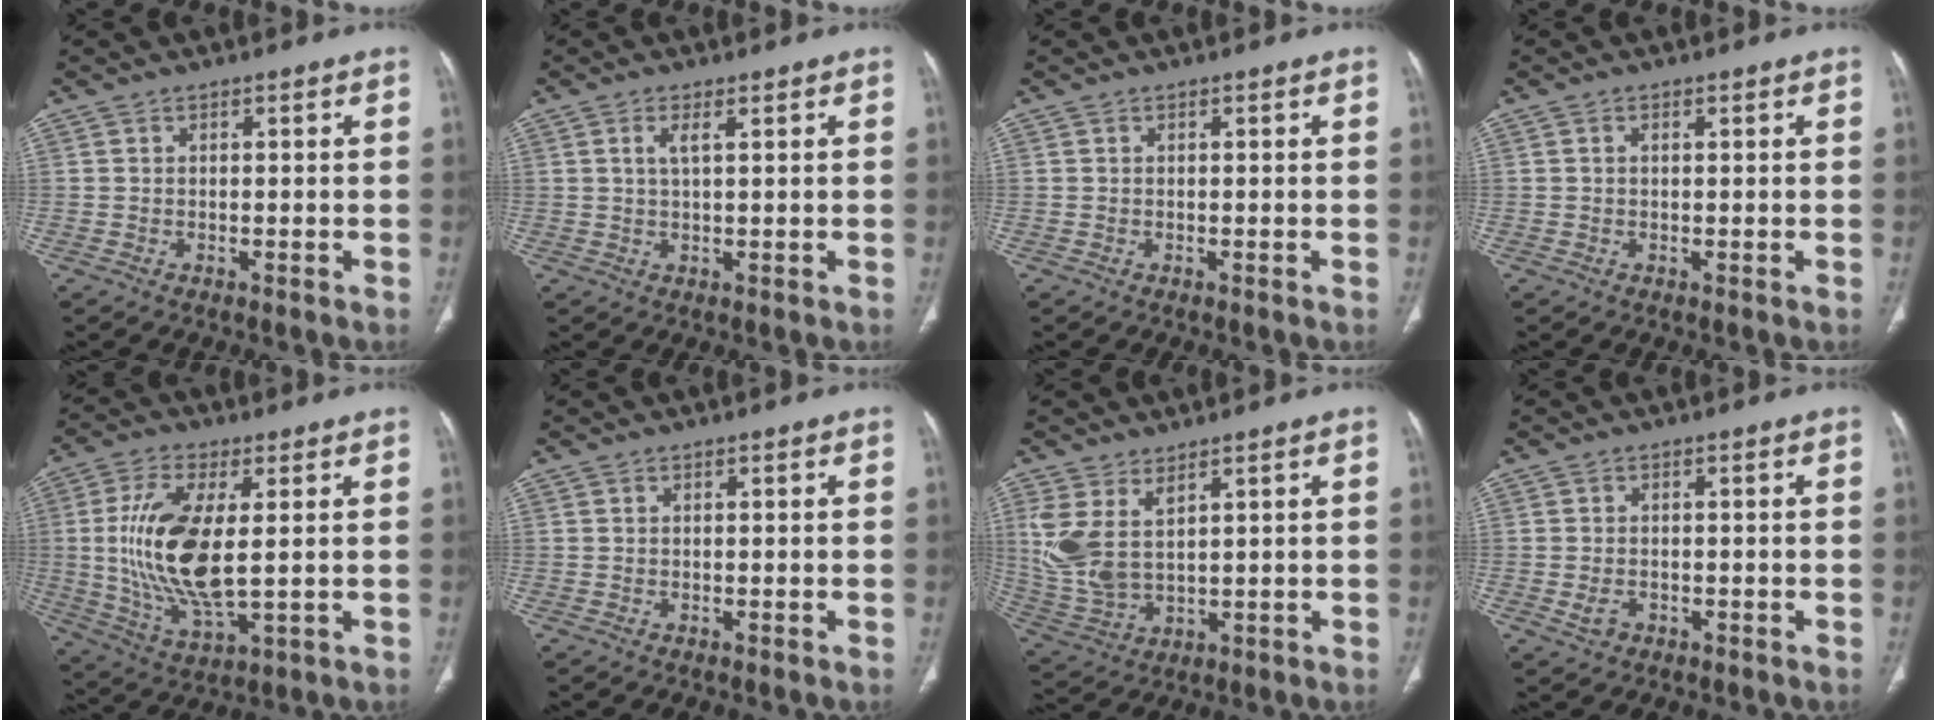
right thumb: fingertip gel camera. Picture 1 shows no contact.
{"total": 2.4, "force": [1.0, 0.7, 2.1], "torque": [-0.048, -0.001, 0.022]}
{"total": 0.0}
{"total": 0.6, "force": [0.2, 0.3, 0.5], "torque": [-0.013, 0.003, 0.002]}
{"total": 16.2, "force": [1.3, 6.6, 14.8], "torque": [-0.307, -0.017, 0.034]}
{"total": 0.0}
{"total": 9.7, "force": [4.1, 5.0, 7.2], "torque": [-0.161, -0.016, 0.100]}
{"total": 2.4, "force": [-0.8, 1.8, 1.4], "torque": [-0.027, 0.003, -0.009]}